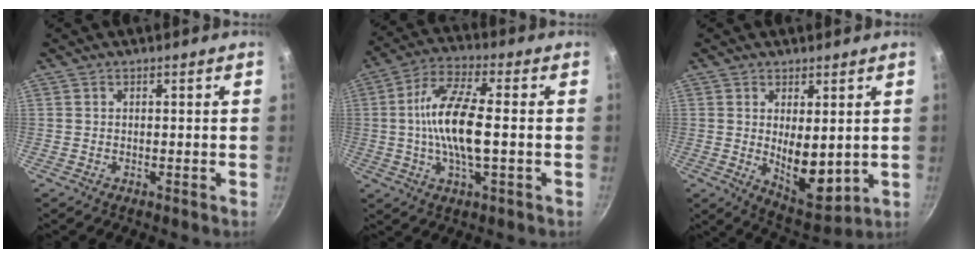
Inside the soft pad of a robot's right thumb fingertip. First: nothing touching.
{"total": 13.2, "force": [-0.6, 4.3, 12.5], "torque": [-0.242, 0.022, -0.023]}
{"total": 10.1, "force": [0.8, 4.6, 8.9], "torque": [-0.115, -0.034, 0.032]}